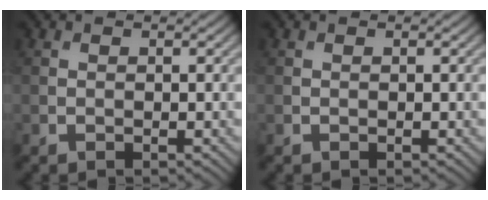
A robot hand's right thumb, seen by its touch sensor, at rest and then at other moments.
{"total": 0.0}